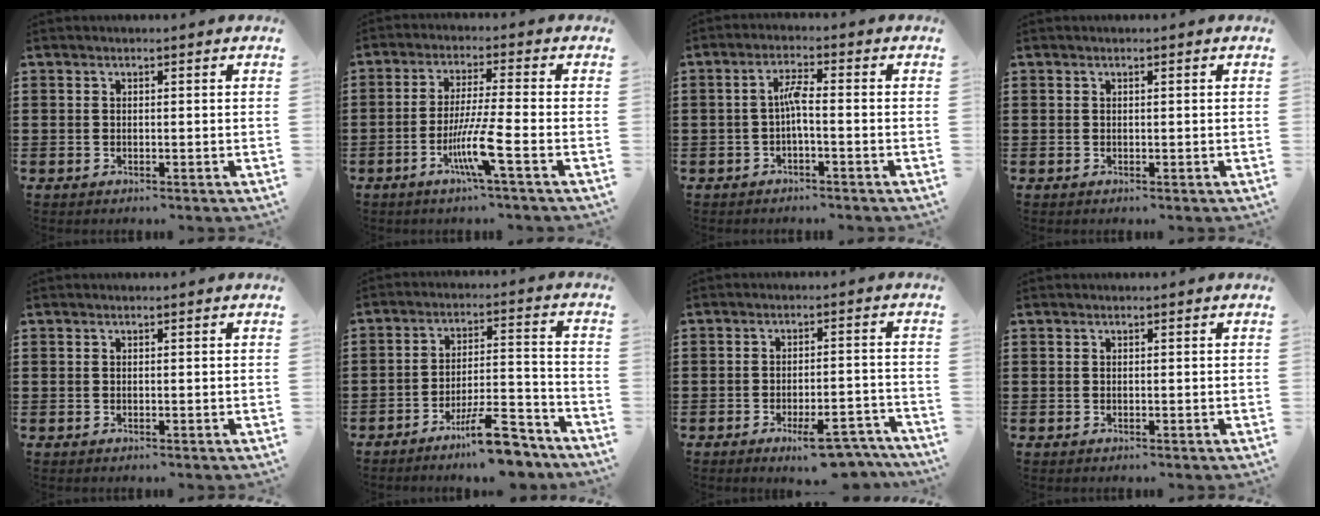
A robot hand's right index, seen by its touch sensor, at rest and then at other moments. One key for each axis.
{"total": 7.6, "fx": -3.3, "fy": -0.3, "fz": 6.8, "tx": -0.132, "ty": -0.014, "tz": -0.062}
{"total": 3.4, "fx": -0.8, "fy": 0.5, "fz": 3.3, "tx": -0.062, "ty": 0.003, "tz": -0.017}
{"total": 0.0}
{"total": 0.0}
{"total": 10.6, "fx": -8.4, "fy": 1.6, "fz": 6.3, "tx": -0.094, "ty": 0.028, "tz": -0.152}
{"total": 6.6, "fx": -4.9, "fy": 1.4, "fz": 4.2, "tx": -0.061, "ty": 0.004, "tz": -0.084}
{"total": 0.0}